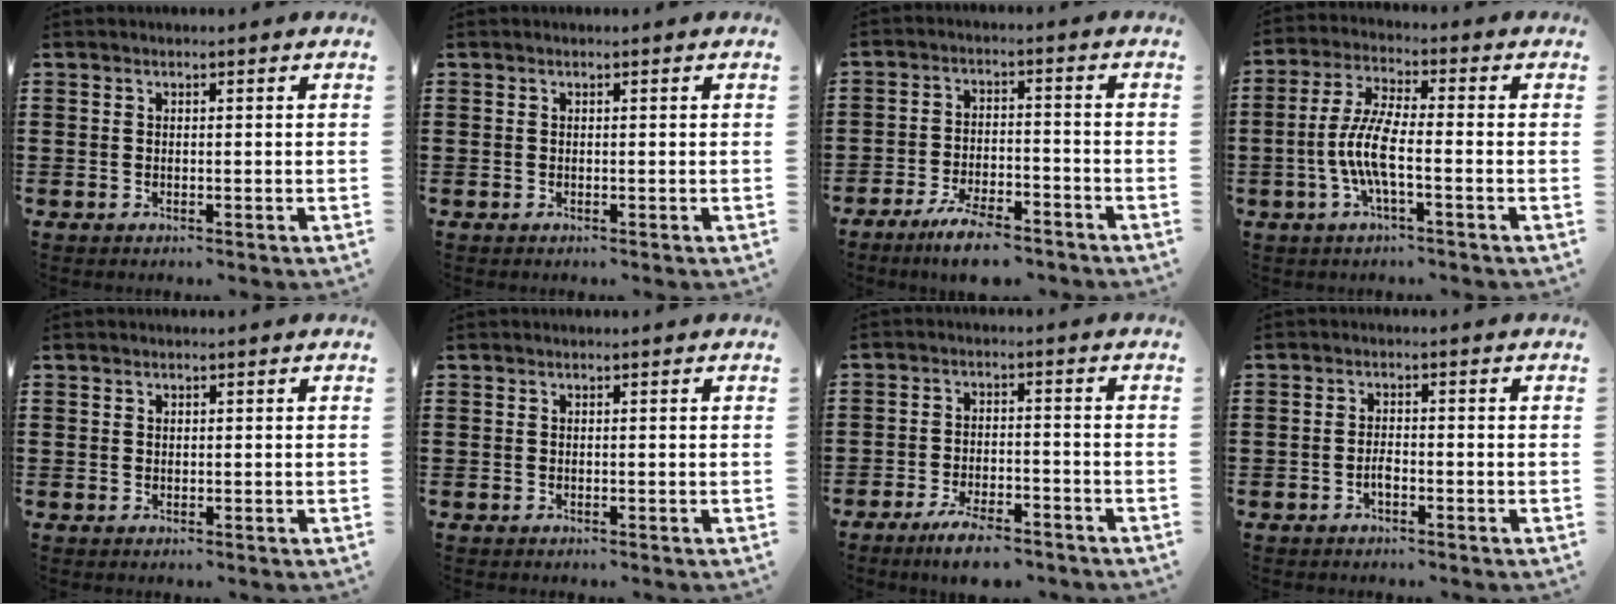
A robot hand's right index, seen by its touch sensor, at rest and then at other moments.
{"total": 0.0}
{"total": 6.4, "force": [-5.6, 0.9, 3.0], "torque": [-0.058, 0.001, -0.106]}
{"total": 7.4, "force": [-2.0, 1.9, 6.9], "torque": [-0.168, -0.018, -0.046]}
{"total": 0.5, "force": [0.2, 0.5, 0.1], "torque": [-0.003, 0.003, 0.005]}
{"total": 0.0}
{"total": 5.3, "force": [-4.7, 0.7, 2.4], "torque": [-0.052, -0.002, -0.090]}
{"total": 1.8, "force": [-0.9, 0.7, 1.4], "torque": [-0.029, -0.001, -0.016]}